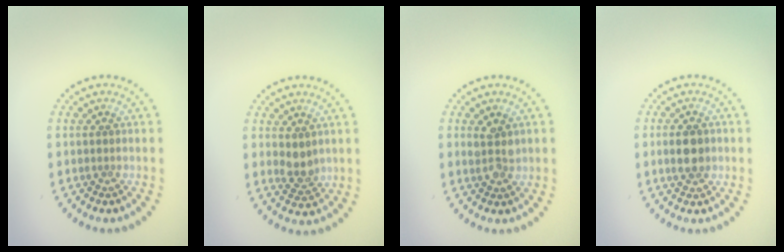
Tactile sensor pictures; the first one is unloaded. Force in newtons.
{"total": 2.1, "press": 2.0, "slide": 0.7}
{"total": 2.2, "press": 2.1, "slide": 0.7}
{"total": 2.8, "press": 2.8, "slide": 0.2}